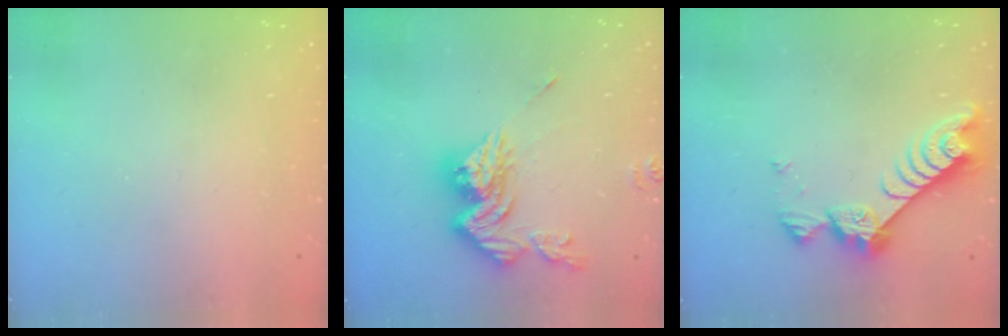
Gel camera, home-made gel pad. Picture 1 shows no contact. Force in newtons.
{"total": 13.7, "press": 13.6, "slide": 1.3}
{"total": 7.4, "press": 7.3, "slide": 0.9}